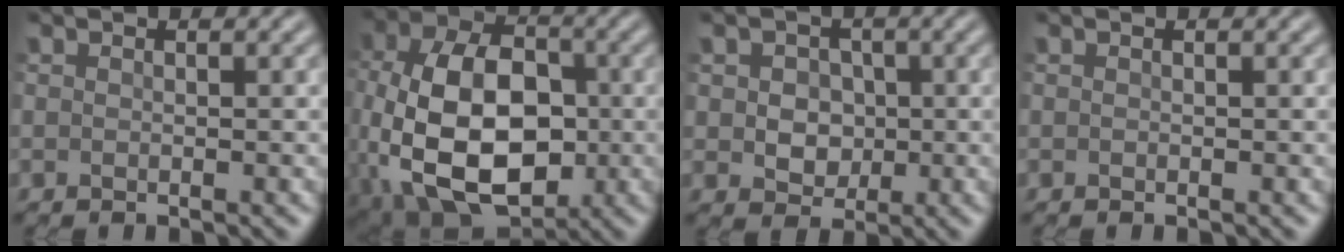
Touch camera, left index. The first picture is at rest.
{"total": 14.4, "force": [-2.2, 9.3, 10.8], "torque": [-0.215, -0.020, -0.037]}
{"total": 3.5, "force": [0.2, 2.9, 1.9], "torque": [-0.029, 0.000, -0.006]}
{"total": 0.0}